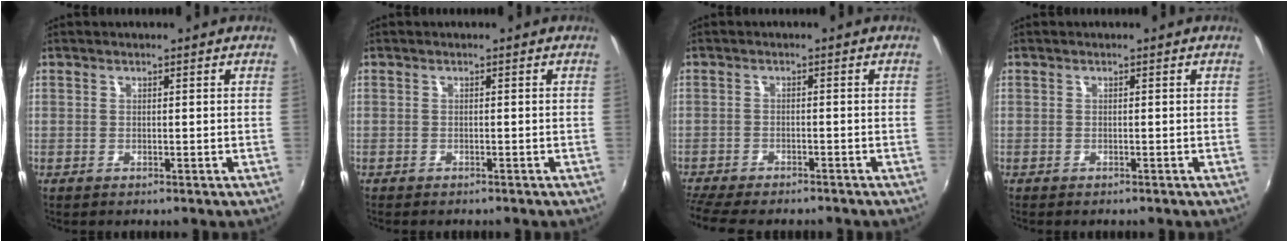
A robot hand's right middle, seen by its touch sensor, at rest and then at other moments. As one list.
[{"total": 1.3, "force": [-1.2, 0.4, 0.4], "torque": [-0.011, -0.007, -0.018]}, {"total": 9.8, "force": [-8.6, 2.2, 4.1], "torque": [-0.105, -0.030, -0.141]}, {"total": 0.6, "force": [-0.6, 0.2, 0.2], "torque": [-0.004, -0.003, -0.010]}]